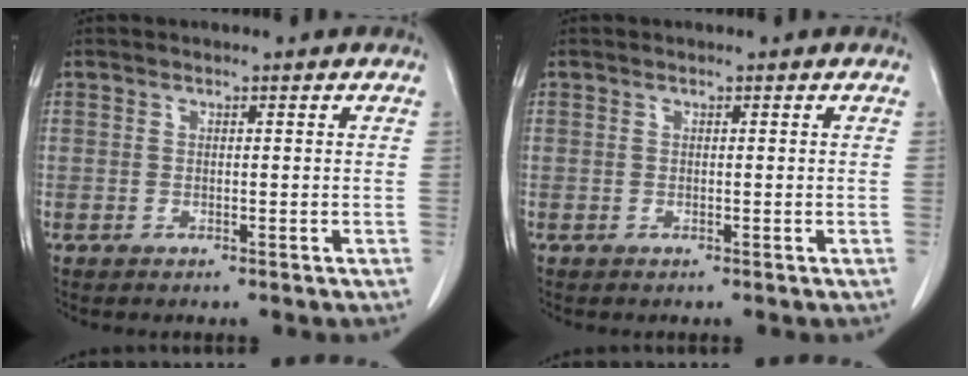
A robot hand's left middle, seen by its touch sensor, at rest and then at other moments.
{"total": 0.0}